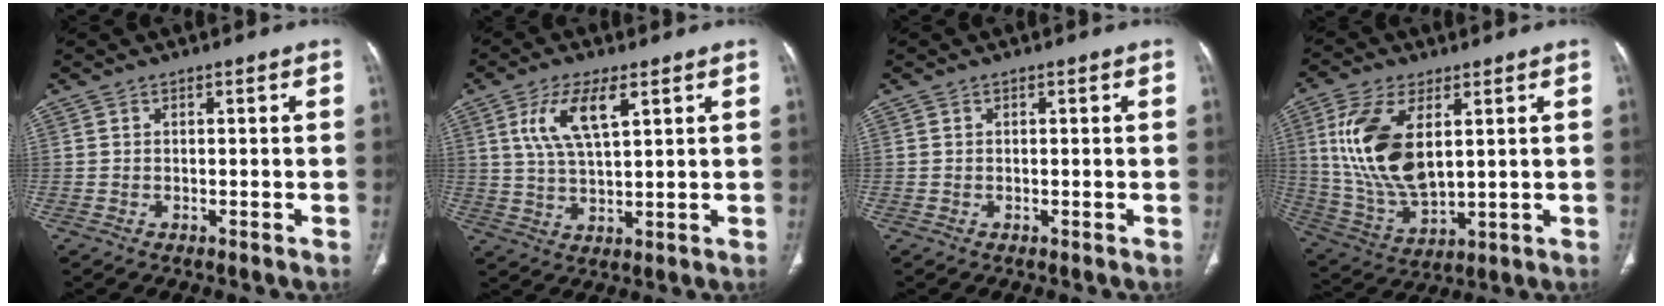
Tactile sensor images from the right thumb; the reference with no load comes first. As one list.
[{"total": 9.1, "force": [3.8, 3.2, 7.6], "torque": [-0.152, -0.011, 0.078]}, {"total": 0.0}, {"total": 16.4, "force": [4.3, 8.3, 13.5], "torque": [-0.275, -0.019, 0.094]}]